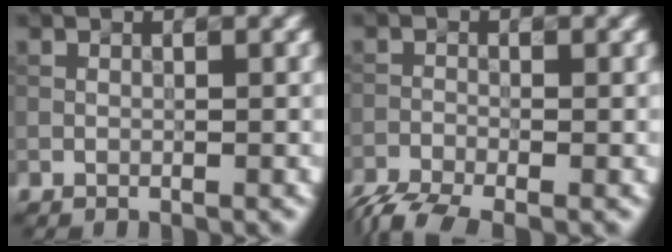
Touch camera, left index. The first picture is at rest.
{"total": 4.3, "force": [-3.4, 1.1, 2.3], "torque": [-0.046, -0.016, -0.076]}